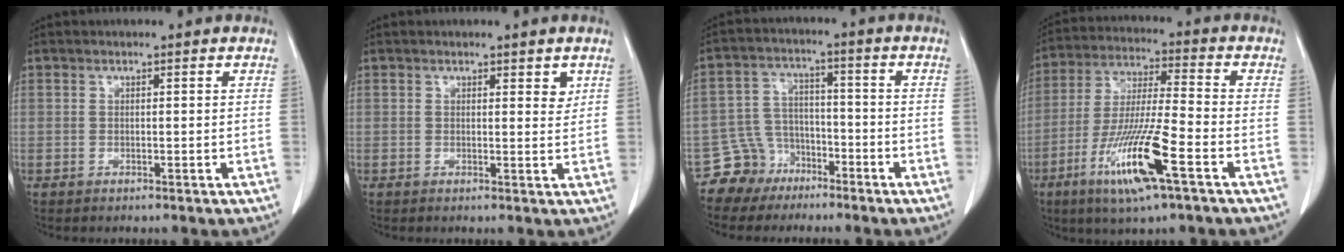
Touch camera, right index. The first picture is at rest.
{"total": 1.6, "force": [0.8, 0.7, 1.2], "torque": [-0.011, -0.004, 0.008]}
{"total": 7.0, "force": [-5.0, 4.9, -0.1], "torque": [0.008, 0.015, -0.093]}
{"total": 14.5, "force": [-6.7, 0.7, 12.8], "torque": [-0.257, -0.023, -0.123]}